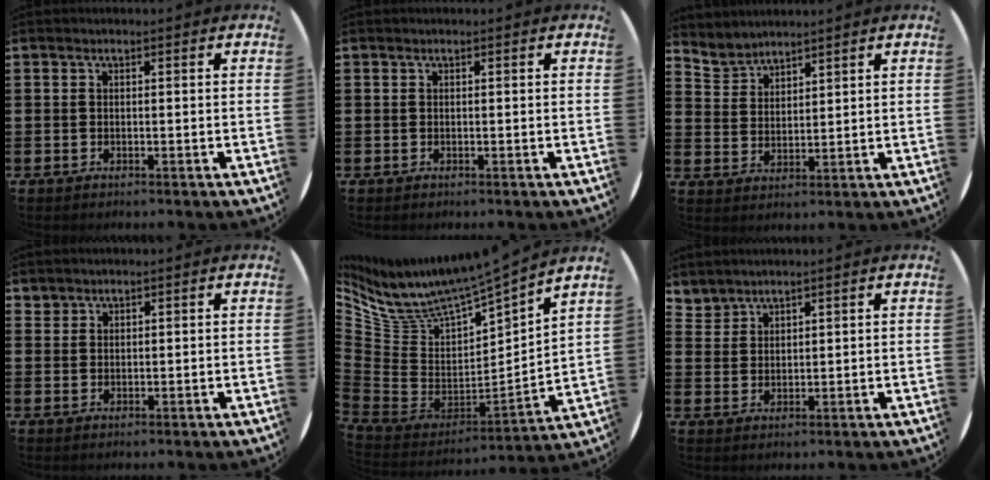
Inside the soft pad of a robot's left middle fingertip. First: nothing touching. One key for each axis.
{"total": 0.0}
{"total": 4.0, "fx": 3.9, "fy": 0.8, "fz": -0.5, "tx": -0.003, "ty": -0.016, "tz": 0.074}
{"total": 1.4, "fx": 1.3, "fy": 0.4, "fz": -0.2, "tx": 0.002, "ty": 0.002, "tz": 0.026}
{"total": 8.4, "fx": 7.8, "fy": 1.7, "fz": 2.7, "tx": -0.099, "ty": -0.077, "tz": 0.128}
{"total": 2.5, "fx": 2.4, "fy": 0.5, "fz": -0.5, "tx": 0.005, "ty": -0.008, "tz": 0.049}